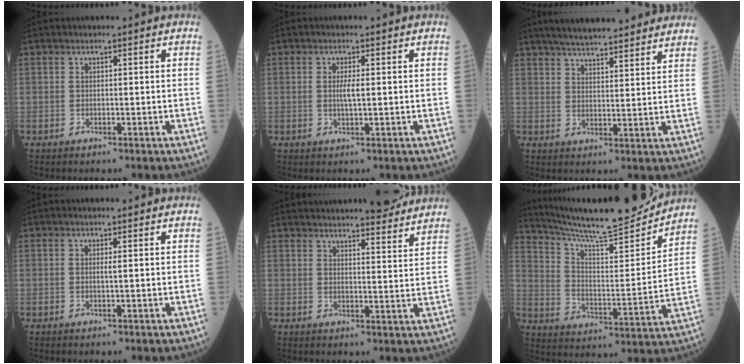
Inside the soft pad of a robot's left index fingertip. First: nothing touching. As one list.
[{"total": 2.0, "force": [0.1, 0.1, 2.0], "torque": [-0.042, -0.002, 0.003]}, {"total": 16.5, "force": [14.4, 2.7, 7.6], "torque": [-0.112, 0.027, 0.198]}, {"total": 0.6, "force": [0.1, -0.1, 0.6], "torque": [-0.013, -0.001, 0.004]}, {"total": 14.2, "force": [13.0, 1.4, 5.6], "torque": [-0.075, 0.002, 0.166]}, {"total": 18.7, "force": [17.5, 0.7, 6.6], "torque": [-0.119, -0.029, 0.269]}]